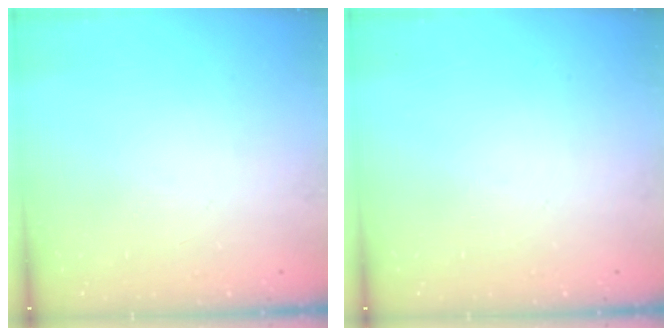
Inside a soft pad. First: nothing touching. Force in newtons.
{"total": 0.0}